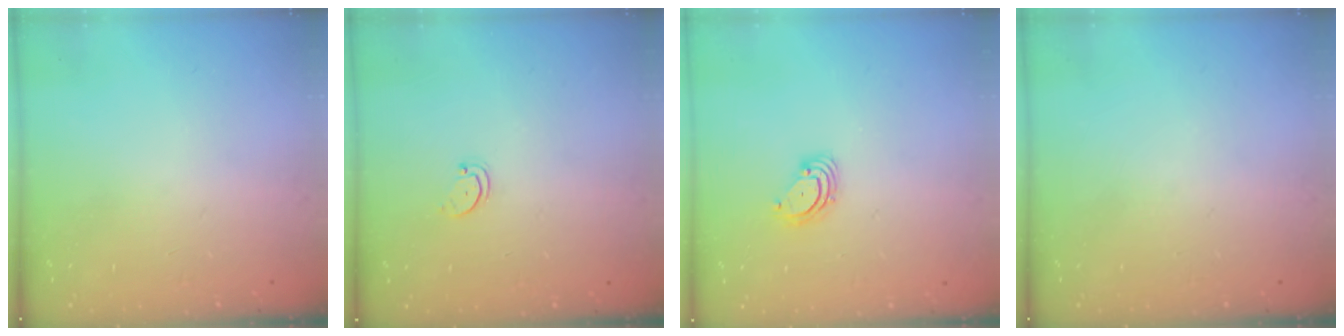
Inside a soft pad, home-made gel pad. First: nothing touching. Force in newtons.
{"total": 1.5, "press": 1.5, "slide": 0.3}
{"total": 3.3, "press": 3.3, "slide": 0.3}
{"total": 0.0}